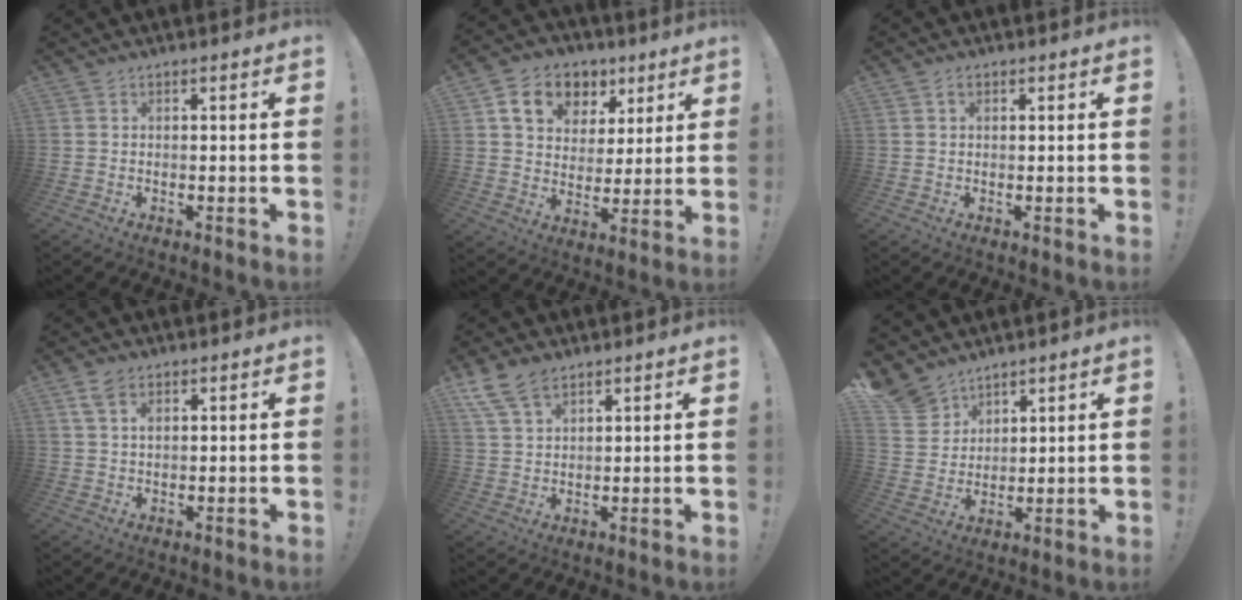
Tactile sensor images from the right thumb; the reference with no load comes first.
{"total": 13.0, "force": [6.7, 9.7, 5.4], "torque": [-0.087, -0.025, 0.130]}
{"total": 1.4, "force": [0.6, 0.9, 0.8], "torque": [-0.015, 0.002, 0.011]}
{"total": 3.8, "force": [1.9, 2.2, 2.3], "torque": [-0.036, -0.004, 0.034]}
{"total": 8.8, "force": [6.2, 4.6, 4.2], "torque": [-0.085, -0.020, 0.124]}
{"total": 8.3, "force": [6.7, 4.8, 0.8], "torque": [-0.028, -0.052, 0.135]}